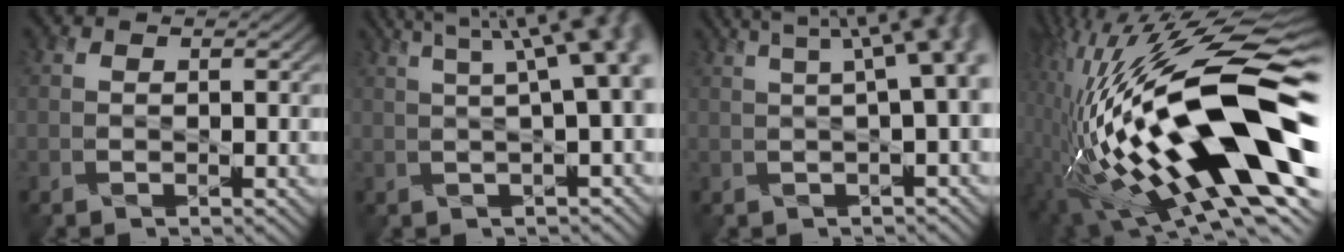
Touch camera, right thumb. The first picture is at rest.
{"total": 11.6, "force": [4.0, 3.6, 10.2], "torque": [-0.115, 0.048, 0.048]}
{"total": 10.4, "force": [3.5, 3.5, 9.2], "torque": [-0.096, 0.047, 0.038]}
{"total": 21.3, "force": [-3.2, 6.5, 20.0], "torque": [-0.368, 0.009, -0.070]}